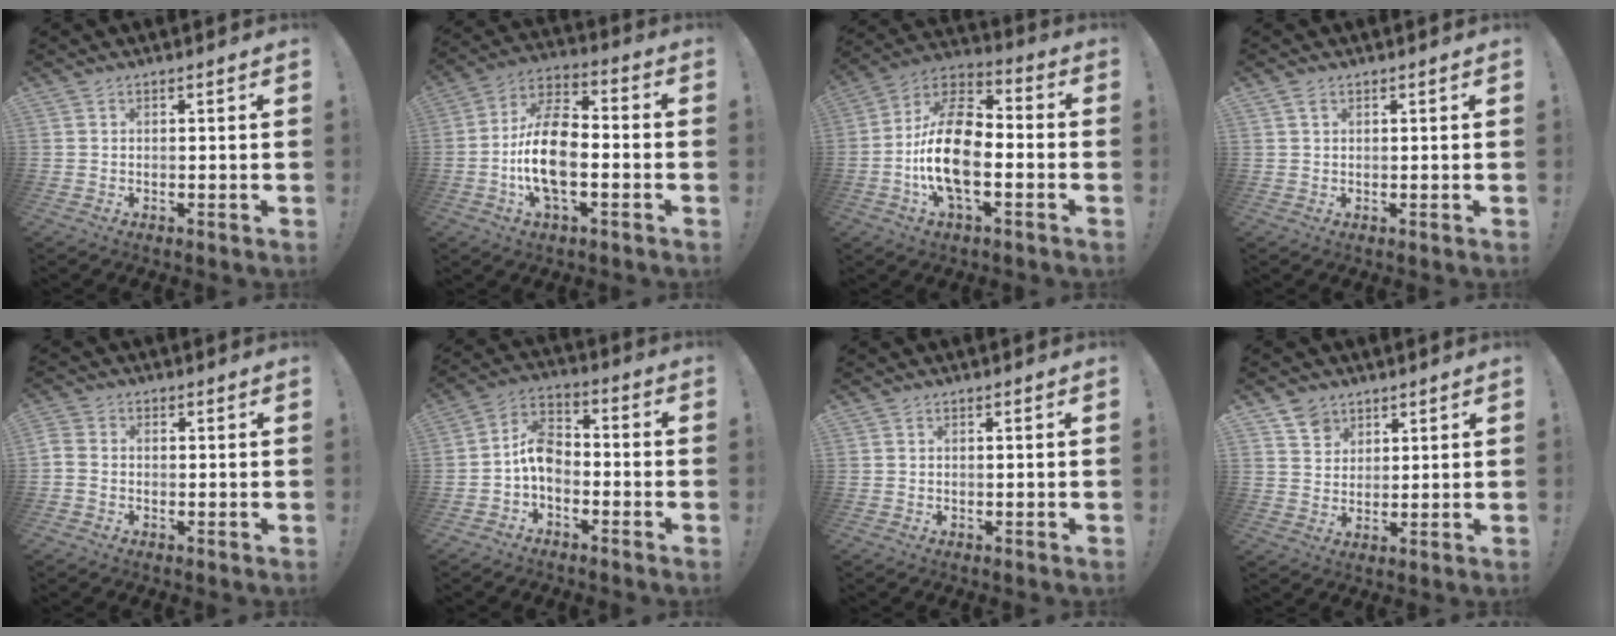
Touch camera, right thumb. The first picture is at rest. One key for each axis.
{"total": 15.8, "fx": -3.5, "fy": 8.2, "fz": 13.0, "tx": -0.262, "ty": 0.013, "tz": -0.063}
{"total": 18.5, "fx": -3.7, "fy": 9.7, "fz": 15.2, "tx": -0.300, "ty": 0.021, "tz": -0.058}
{"total": 1.5, "fx": 0.9, "fy": 0.9, "fz": 0.8, "tx": -0.016, "ty": 0.003, "tz": 0.016}
{"total": 3.2, "fx": -0.9, "fy": 2.6, "fz": 1.7, "tx": -0.040, "ty": 0.012, "tz": -0.015}
{"total": 8.4, "fx": -2.6, "fy": 5.7, "fz": 5.6, "tx": -0.112, "ty": 0.020, "tz": -0.046}
{"total": 0.0}
{"total": 6.6, "fx": 4.4, "fy": 4.8, "fz": 0.9, "tx": -0.009, "ty": -0.029, "tz": 0.085}